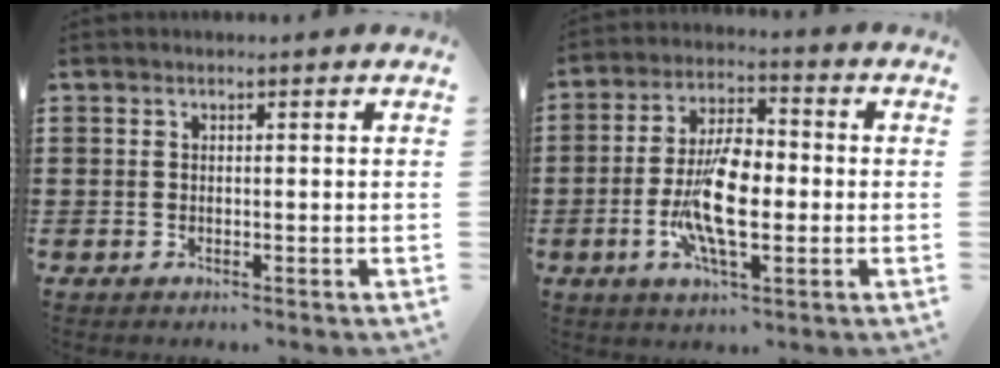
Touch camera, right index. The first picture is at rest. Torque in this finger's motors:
{"motor_torque": [2.14, 0.00, 1.05, 0.21]}